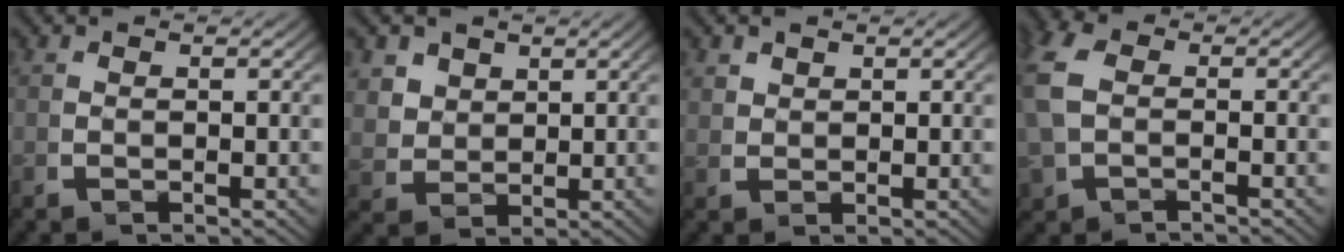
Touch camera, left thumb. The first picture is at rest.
{"total": 3.7, "force": [1.9, 2.7, 1.7], "torque": [-0.038, -0.018, 0.048]}
{"total": 1.4, "force": [1.3, 0.4, 0.3], "torque": [-0.002, 0.000, 0.034]}
{"total": 4.1, "force": [-0.2, 3.1, 2.7], "torque": [-0.079, -0.006, 0.004]}